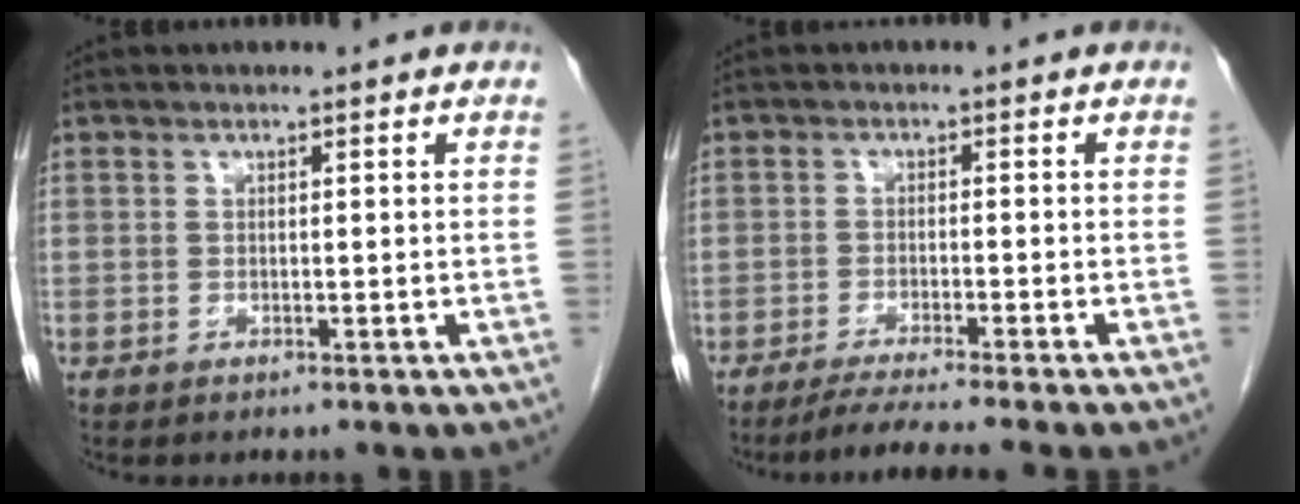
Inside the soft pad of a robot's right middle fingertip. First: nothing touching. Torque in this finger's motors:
{"motor_torque": [0.04, -0.03, 0.04, 0.03]}